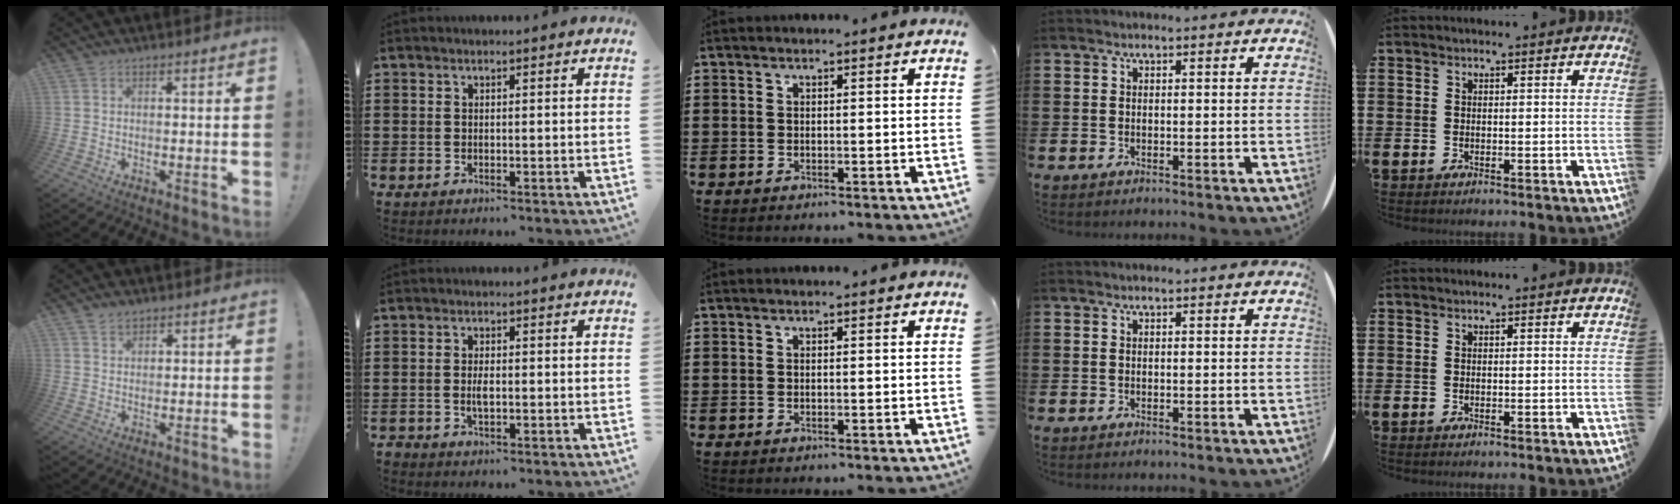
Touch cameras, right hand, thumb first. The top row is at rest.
{"thumb": {"total": 2.1, "force": [1.7, 1.1, 0.5], "torque": [0.001, -0.013, 0.030]}, "index": {"total": 2.0, "force": [-0.5, 0.9, 1.6], "torque": [-0.032, 0.001, -0.009]}}